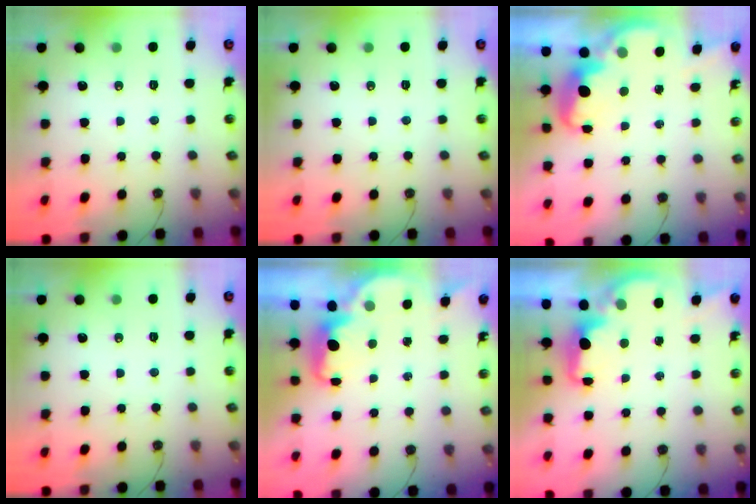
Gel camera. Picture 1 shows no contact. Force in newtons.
{"total": 0.0}
{"total": 3.1, "press": 3.1, "slide": 0.5}
{"total": 0.0}
{"total": 2.4, "press": 2.3, "slide": 0.6}
{"total": 2.1, "press": 2.0, "slide": 0.8}